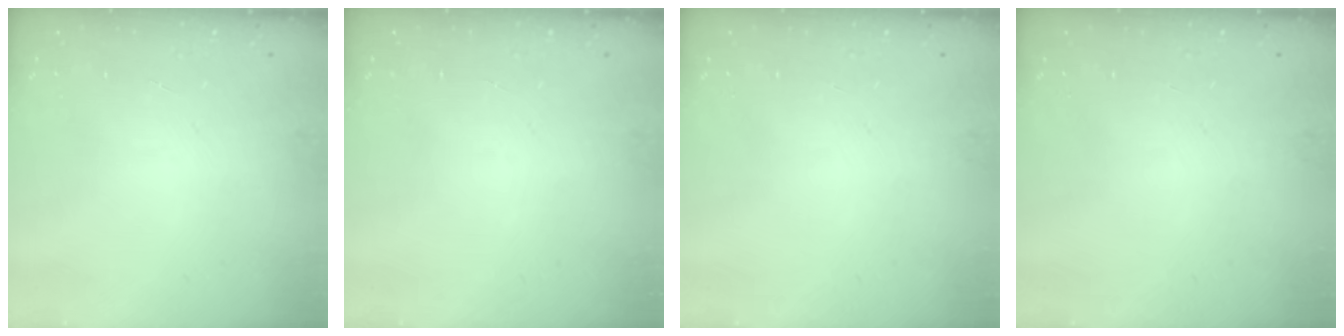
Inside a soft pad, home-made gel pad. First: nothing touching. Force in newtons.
{"total": 0.0}
{"total": 0.0}
{"total": 0.0}